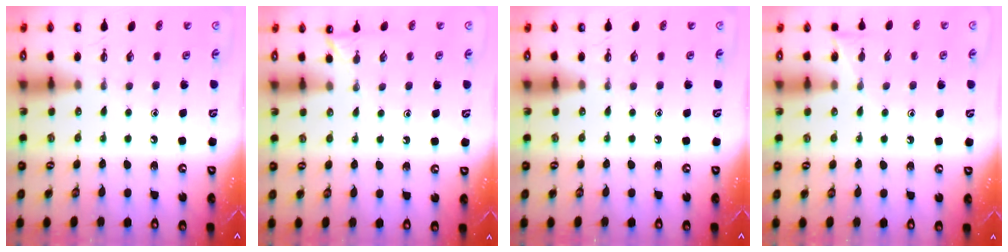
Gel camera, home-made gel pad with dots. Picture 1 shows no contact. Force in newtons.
{"total": 2.1, "press": 2.1, "slide": 0.3}
{"total": 0.0}
{"total": 5.7, "press": 5.7, "slide": 0.5}